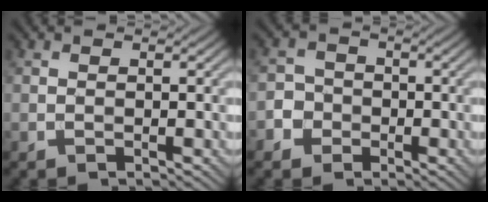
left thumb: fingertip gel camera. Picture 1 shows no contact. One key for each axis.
{"total": 3.8, "fx": -1.6, "fy": 3.4, "fz": 0.7, "tx": -0.005, "ty": 0.000, "tz": -0.045}